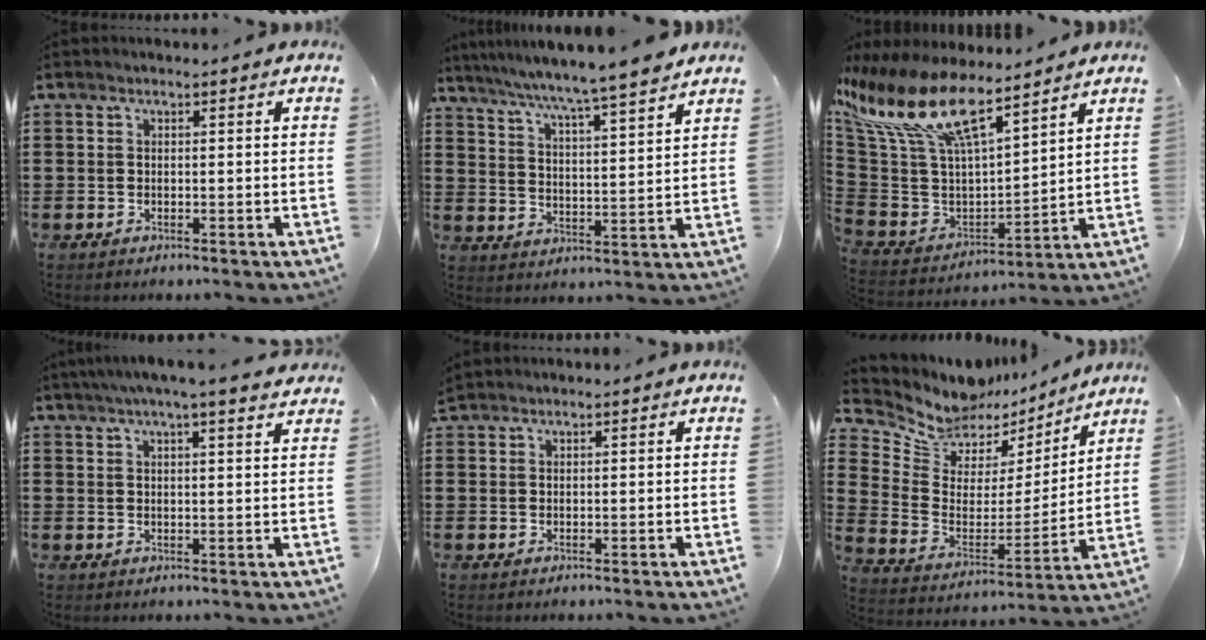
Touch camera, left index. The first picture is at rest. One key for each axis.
{"total": 6.1, "fx": 5.5, "fy": -1.1, "fz": 2.3, "tx": -0.069, "ty": -0.041, "tz": 0.090}
{"total": 14.0, "fx": 8.3, "fy": 4.7, "fz": 10.2, "tx": -0.234, "ty": -0.052, "tz": 0.143}
{"total": 4.0, "fx": 3.3, "fy": -0.3, "fz": 2.2, "tx": -0.054, "ty": -0.002, "tz": 0.058}
{"total": 1.1, "fx": 1.1, "fy": 0.2, "fz": 0.0, "tx": -0.003, "ty": 0.000, "tz": 0.021}
{"total": 7.6, "fx": 6.8, "fy": 3.4, "fz": 0.5, "tx": -0.062, "ty": -0.054, "tz": 0.121}